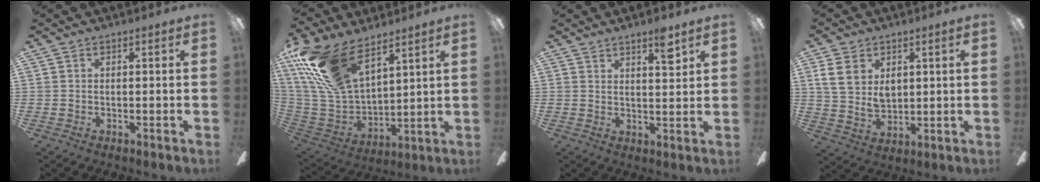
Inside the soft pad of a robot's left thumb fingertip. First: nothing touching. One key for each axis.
{"total": 21.8, "fx": 13.5, "fy": 10.1, "fz": 13.8, "tx": -0.324, "ty": -0.057, "tz": 0.247}
{"total": 5.1, "fx": 3.8, "fy": 0.8, "fz": 3.4, "tx": -0.043, "ty": -0.022, "tz": 0.057}
{"total": 9.2, "fx": 3.2, "fy": 6.6, "fz": 5.5, "tx": -0.093, "ty": -0.003, "tz": 0.060}